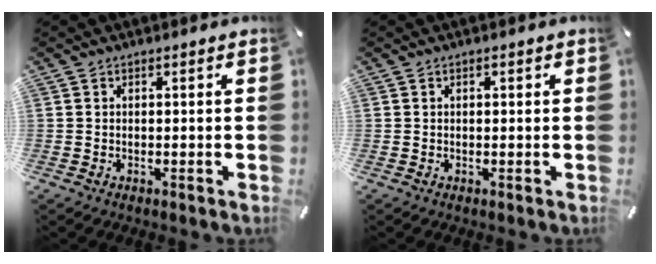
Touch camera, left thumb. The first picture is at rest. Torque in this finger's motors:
{"motor_torque": [-0.31, -0.62, -0.15, 0.15, -0.01]}